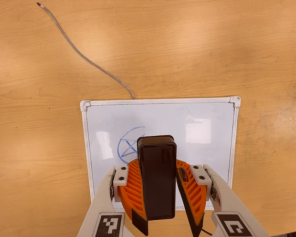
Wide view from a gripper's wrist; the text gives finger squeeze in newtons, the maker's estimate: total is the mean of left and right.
{"total": 7.5, "left": 8.1, "right": 6.9}